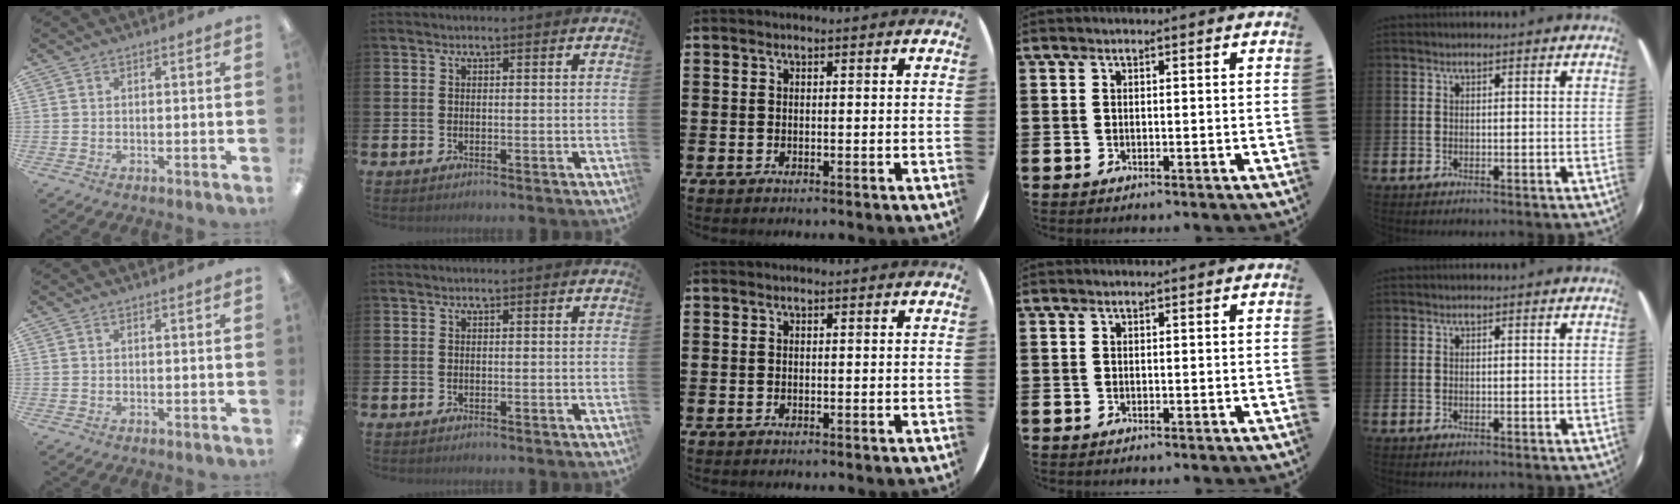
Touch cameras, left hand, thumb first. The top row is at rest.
{}